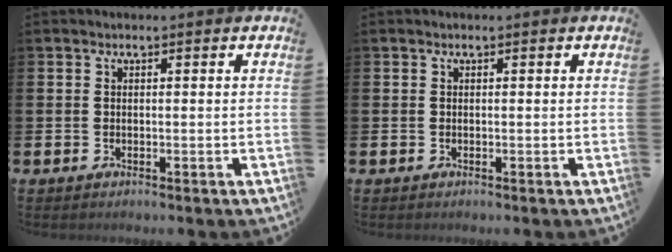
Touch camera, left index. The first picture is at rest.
{"total": 0.0}